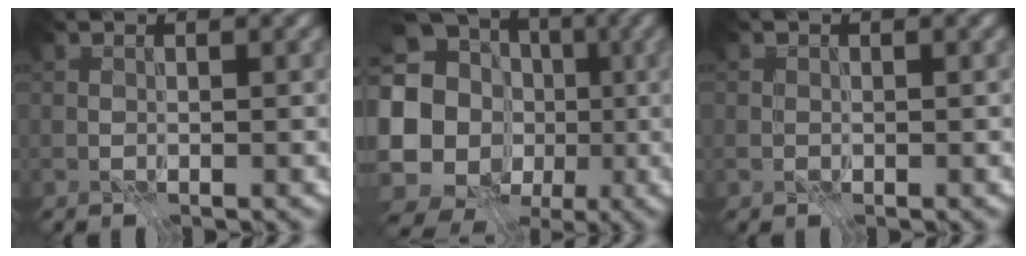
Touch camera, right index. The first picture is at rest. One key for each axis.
{"total": 16.8, "fx": -1.1, "fy": 15.1, "fz": 7.2, "tx": -0.187, "ty": 0.006, "tz": -0.033}
{"total": 0.6, "fx": 0.0, "fy": 0.5, "fz": 0.1, "tx": 0.002, "ty": 0.000, "tz": -0.003}